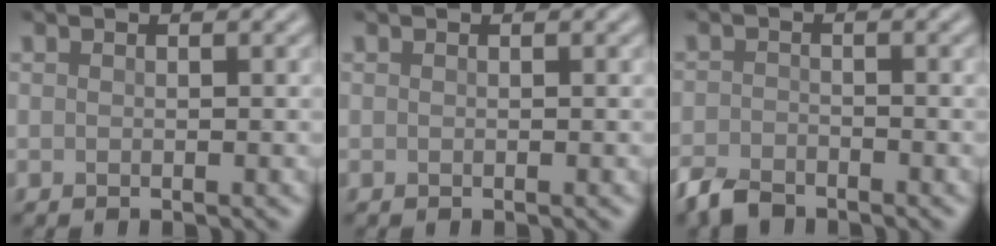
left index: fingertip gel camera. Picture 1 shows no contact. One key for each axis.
{"total": 0.0}
{"total": 2.9, "fx": -2.5, "fy": 1.2, "fz": 1.0, "tx": -0.022, "ty": -0.006, "tz": -0.058}